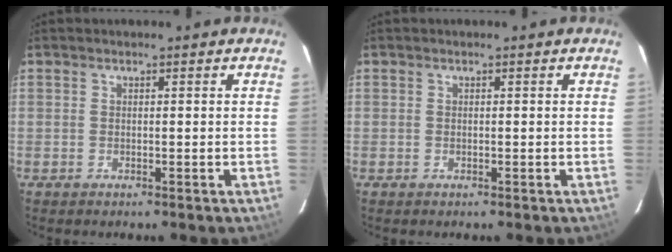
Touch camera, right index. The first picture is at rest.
{"total": 0.0}